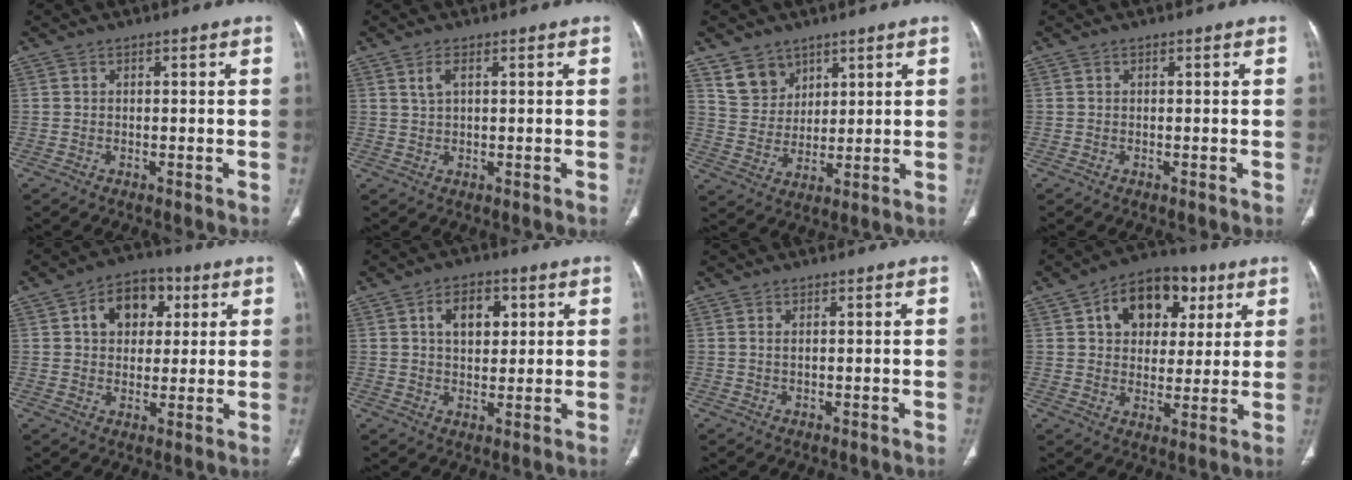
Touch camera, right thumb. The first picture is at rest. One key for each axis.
{"total": 2.5, "fx": 1.1, "fy": 1.1, "fz": 1.9, "tx": -0.043, "ty": 0.002, "tz": 0.028}
{"total": 7.5, "fx": 4.9, "fy": 5.3, "fz": 1.7, "tx": -0.002, "ty": -0.035, "tz": 0.103}
{"total": 0.0}
{"total": 10.3, "fx": 3.2, "fy": 7.6, "fz": 6.2, "tx": -0.056, "ty": 0.002, "tz": 0.046}
{"total": 7.5, "fx": 2.4, "fy": 4.9, "fz": 5.2, "tx": -0.054, "ty": -0.005, "tz": 0.038}
{"total": 0.8, "fx": 0.3, "fy": 0.3, "fz": 0.6, "tx": -0.015, "ty": 0.002, "tz": 0.008}
{"total": 14.6, "fx": 5.7, "fy": 10.2, "fz": 8.6, "tx": -0.084, "ty": 0.002, "tz": 0.088}